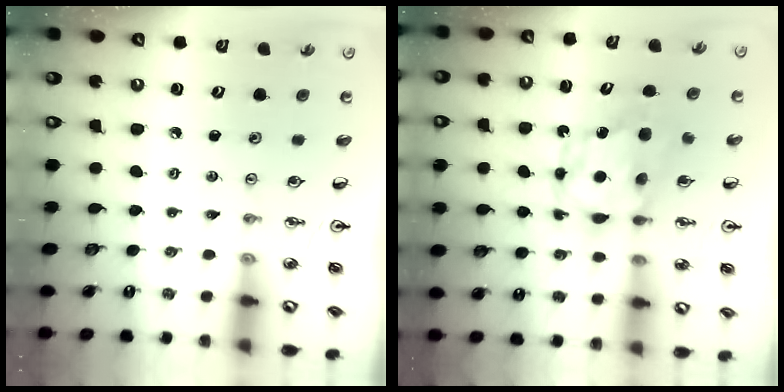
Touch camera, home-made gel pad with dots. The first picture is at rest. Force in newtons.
{"total": 7.8, "press": 7.8, "slide": 0.7}